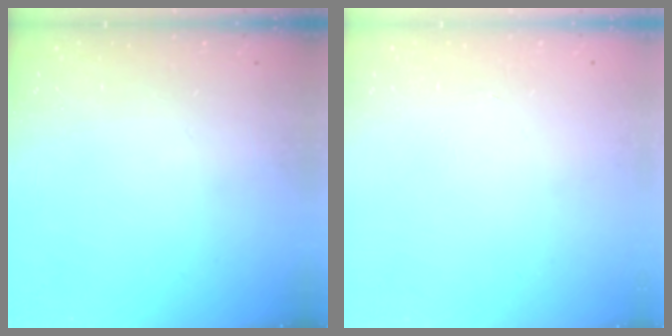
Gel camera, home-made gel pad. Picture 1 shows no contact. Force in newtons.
{"total": 0.0}